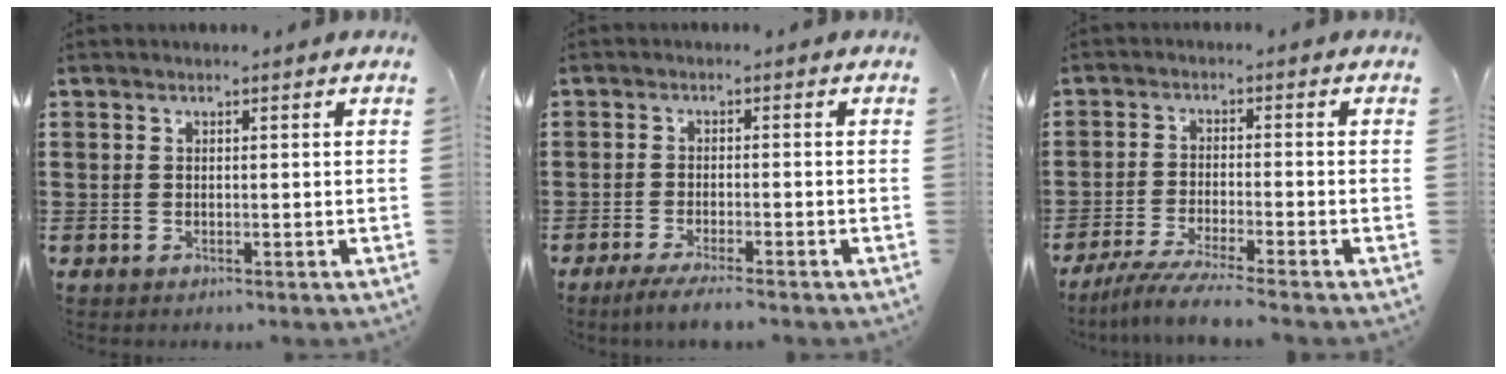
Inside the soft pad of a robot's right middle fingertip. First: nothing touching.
{"total": 2.6, "force": [-2.2, -0.2, 1.4], "torque": [-0.021, -0.002, -0.041]}
{"total": 4.5, "force": [-4.0, -0.5, 1.9], "torque": [-0.046, -0.017, -0.080]}